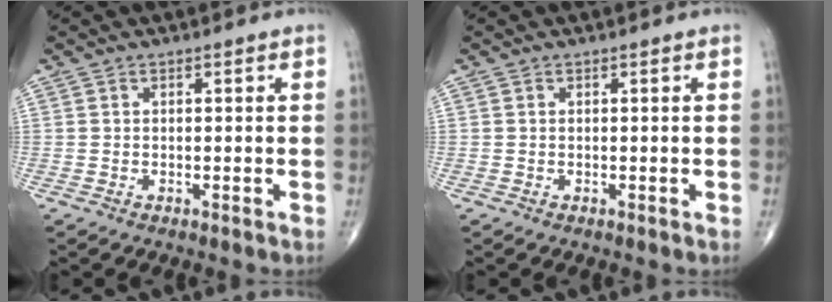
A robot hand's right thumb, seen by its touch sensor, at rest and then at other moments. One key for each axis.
{"total": 0.0}